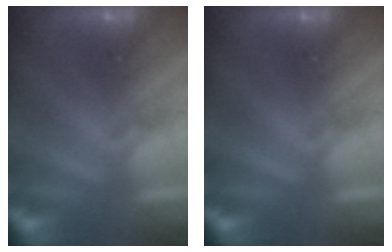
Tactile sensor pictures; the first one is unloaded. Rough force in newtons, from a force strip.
{"total": 0.0}